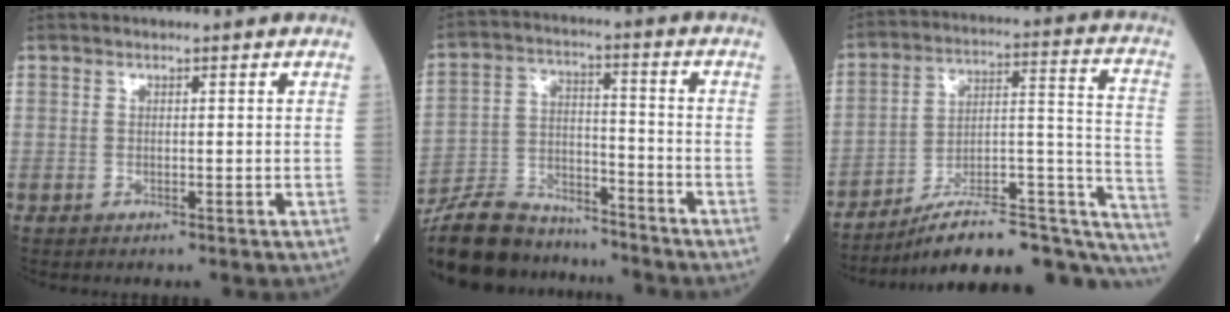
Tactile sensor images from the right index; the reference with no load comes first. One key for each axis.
{"total": 15.2, "fx": -14.0, "fy": 4.4, "fz": 4.1, "tx": -0.079, "ty": 0.021, "tz": -0.239}
{"total": 23.7, "fx": -19.1, "fy": 5.6, "fz": 12.9, "tx": -0.106, "ty": 0.056, "tz": -0.274}